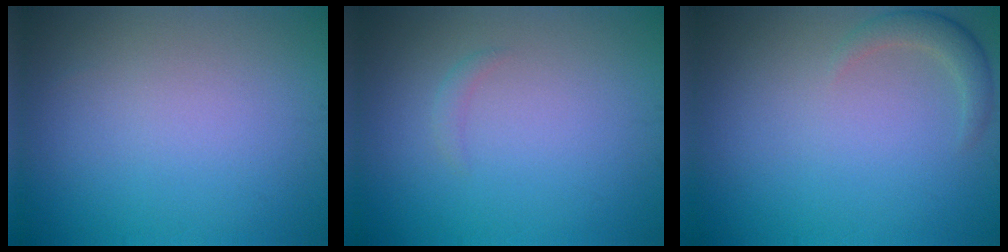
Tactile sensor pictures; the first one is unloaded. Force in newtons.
{"total": 0.7, "press": 0.7, "slide": 0.0}
{"total": 1.9, "press": 1.9, "slide": 0.3}